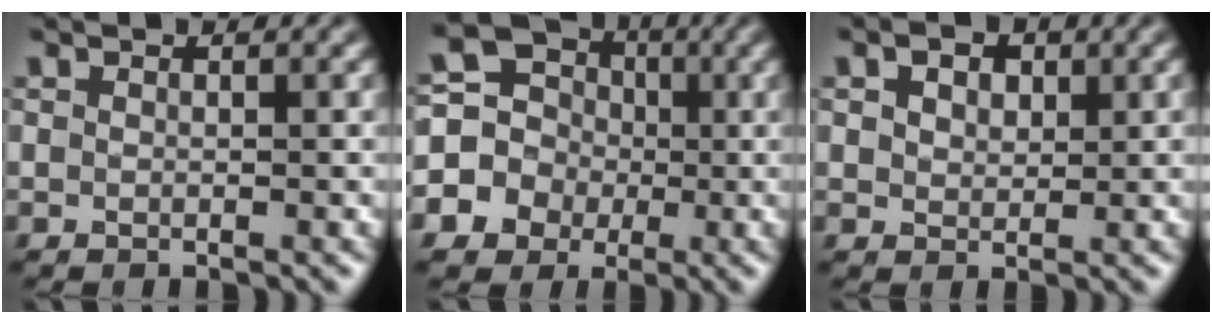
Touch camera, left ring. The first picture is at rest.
{"total": 11.6, "force": [-1.2, 10.9, 3.6], "torque": [-0.098, 0.009, -0.059]}
{"total": 3.4, "force": [1.7, 2.2, 1.9], "torque": [-0.037, 0.008, 0.018]}